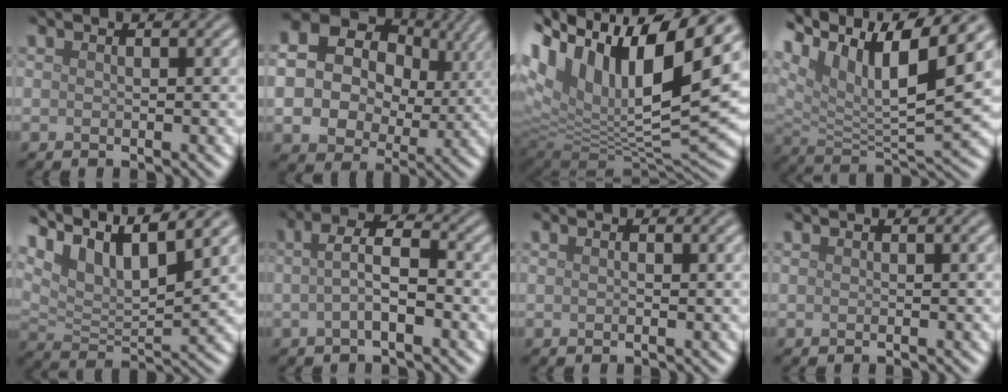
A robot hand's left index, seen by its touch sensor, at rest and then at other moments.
{"total": 14.8, "force": [3.4, 12.3, 7.4], "torque": [-0.176, 0.017, 0.063]}
{"total": 16.3, "force": [6.1, 7.5, 13.1], "torque": [-0.257, 0.011, 0.107]}
{"total": 12.7, "force": [7.6, 4.1, 9.3], "torque": [-0.179, 0.016, 0.138]}
{"total": 9.8, "force": [6.8, 2.9, 6.4], "torque": [-0.126, 0.005, 0.120]}
{"total": 3.4, "force": [-0.4, 1.4, 3.1], "torque": [-0.062, 0.006, -0.012]}
{"total": 0.6, "force": [0.1, 0.3, 0.5], "torque": [-0.008, 0.001, 0.001]}
{"total": 0.0}